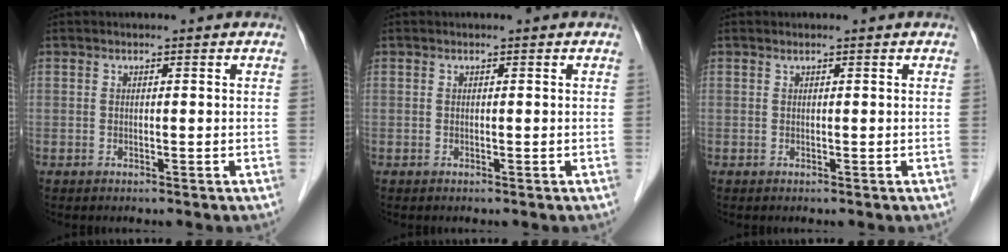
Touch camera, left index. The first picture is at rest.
{"total": 0.0}
{"total": 0.0}